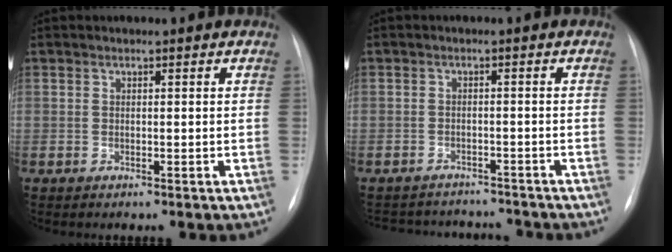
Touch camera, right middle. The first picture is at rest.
{"total": 10.0, "force": [-9.2, 3.5, 1.5], "torque": [-0.027, 0.019, -0.114]}